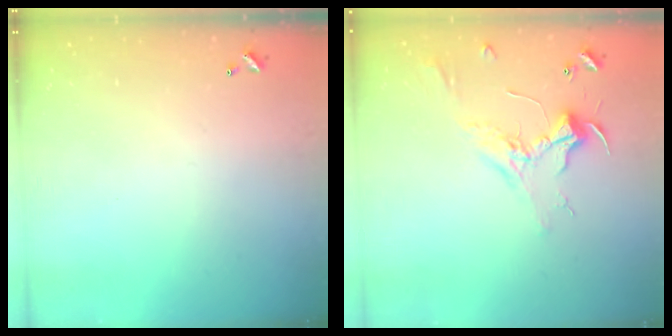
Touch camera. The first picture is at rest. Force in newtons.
{"total": 2.4, "press": 2.3, "slide": 0.8}